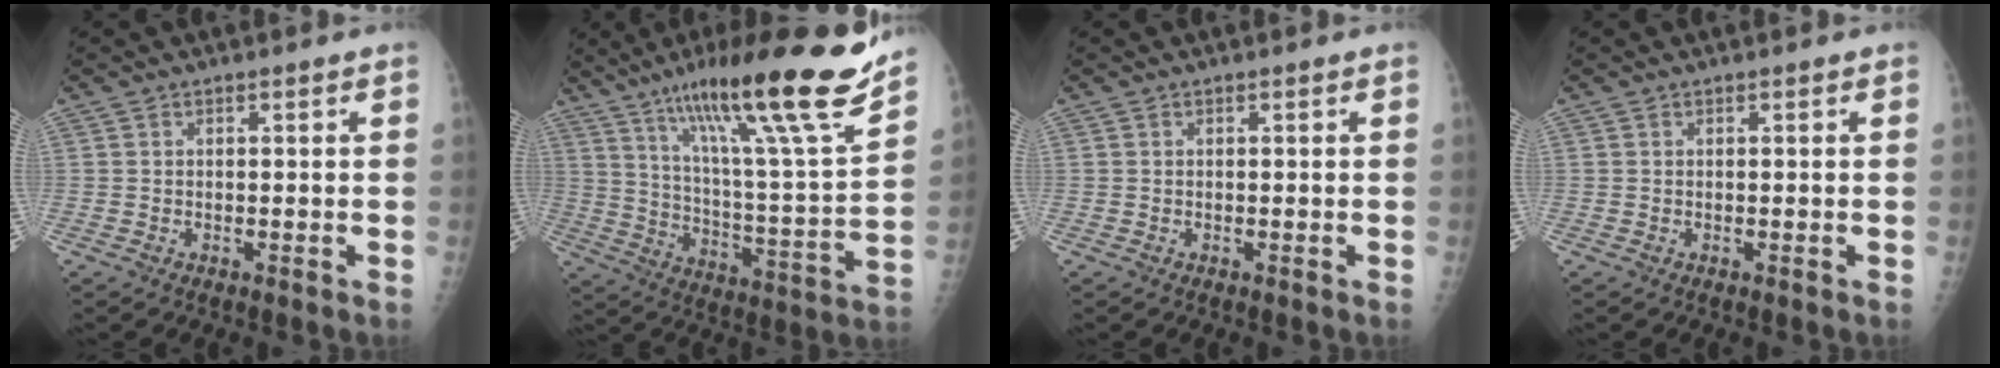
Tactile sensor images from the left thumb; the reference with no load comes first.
{"total": 26.0, "force": [18.2, 2.1, 18.4], "torque": [-0.273, -0.073, 0.293]}
{"total": 0.0}
{"total": 0.0}